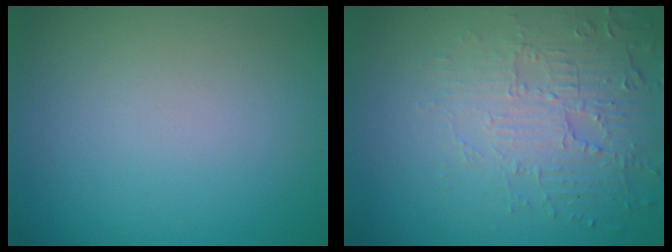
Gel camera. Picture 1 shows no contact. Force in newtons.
{"total": 4.5, "press": 3.3, "slide": 3.1}